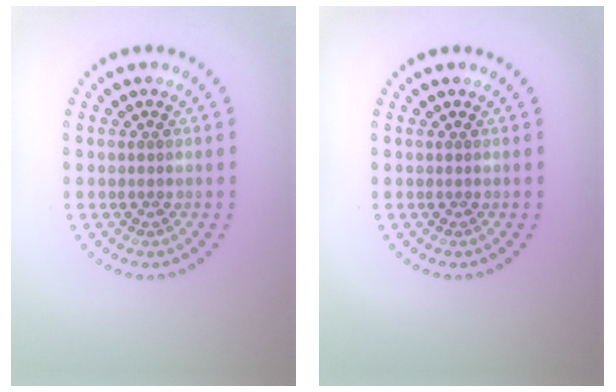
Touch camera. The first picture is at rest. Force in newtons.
{"total": 0.0}